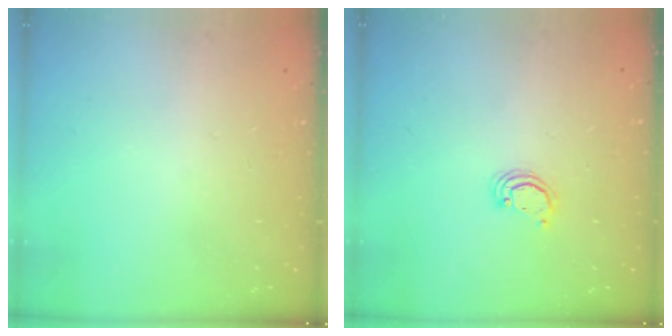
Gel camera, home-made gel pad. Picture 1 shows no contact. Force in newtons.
{"total": 2.0, "press": 2.0, "slide": 0.2}